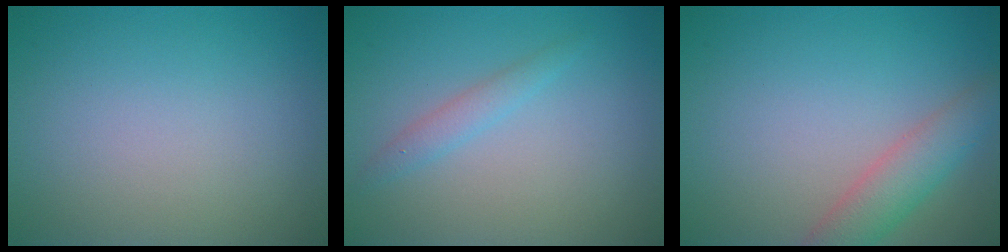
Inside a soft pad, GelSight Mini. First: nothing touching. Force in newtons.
{"total": 1.5, "press": 1.4, "slide": 0.1}
{"total": 3.6, "press": 3.6, "slide": 0.1}